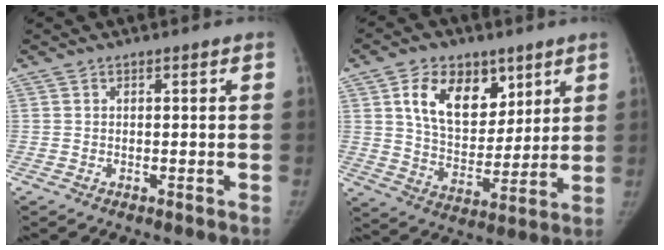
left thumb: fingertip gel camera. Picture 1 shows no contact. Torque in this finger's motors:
{"motor_torque": [1.10, 1.28, 1.01, 0.32, 0.09]}